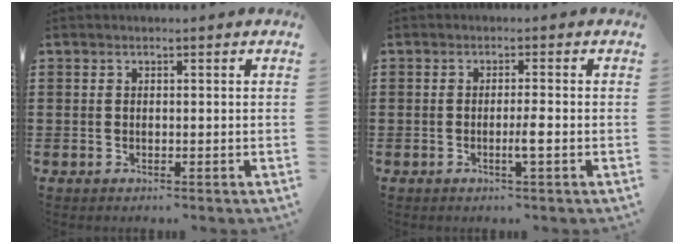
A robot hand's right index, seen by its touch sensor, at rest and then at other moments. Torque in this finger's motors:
{"motor_torque": [0.06, 0.09, 0.04, 0.03]}